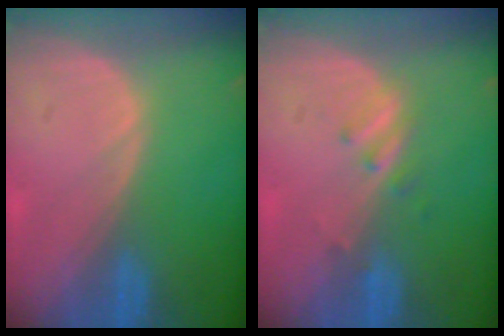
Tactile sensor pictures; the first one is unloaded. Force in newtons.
{"total": 2.5, "press": 2.2, "slide": 1.2}